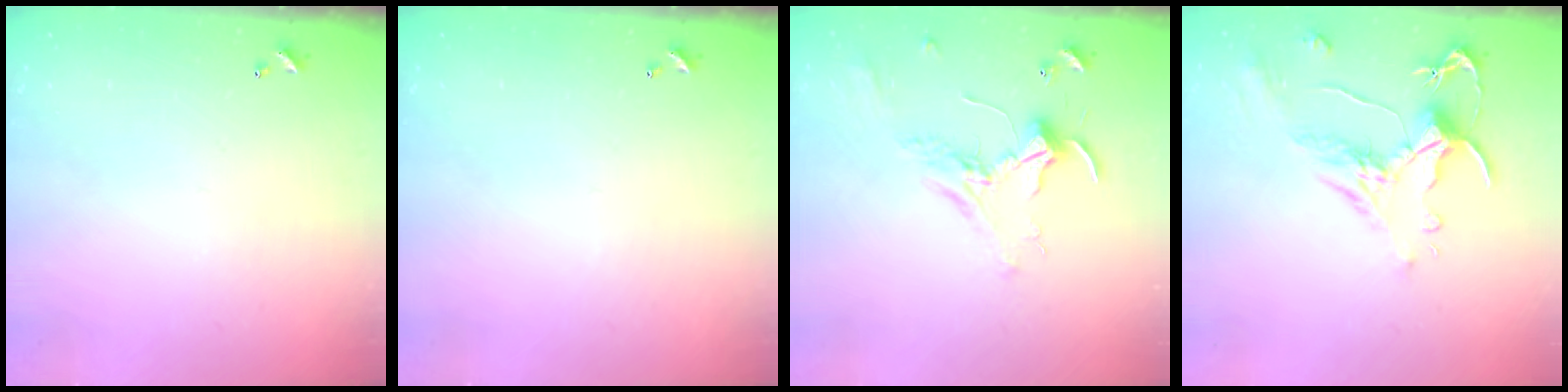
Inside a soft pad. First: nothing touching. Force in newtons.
{"total": 0.0}
{"total": 2.3, "press": 2.3, "slide": 0.5}
{"total": 1.6, "press": 1.1, "slide": 1.1}